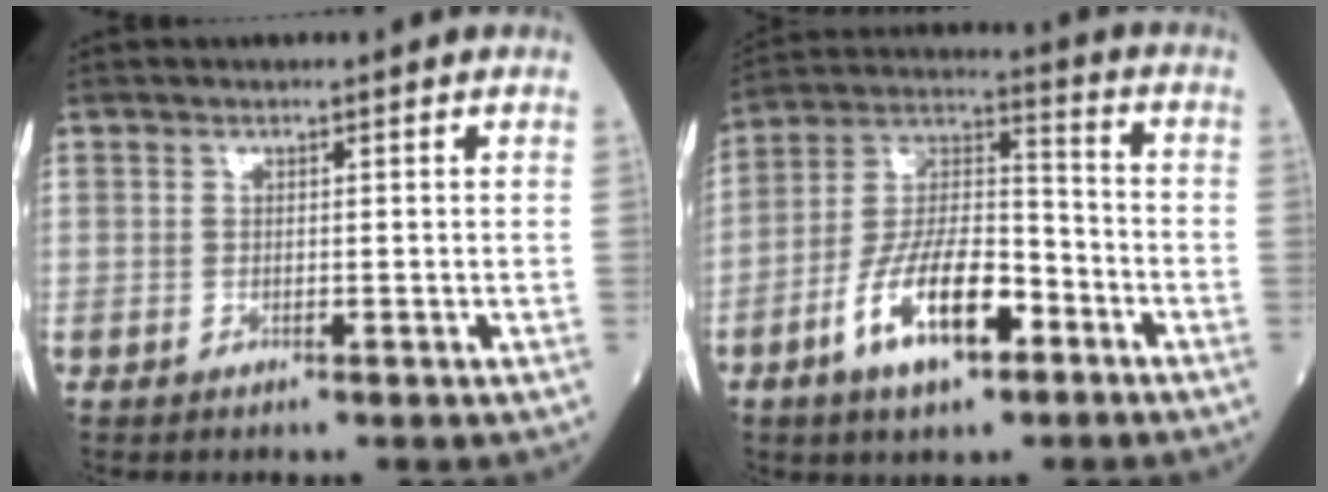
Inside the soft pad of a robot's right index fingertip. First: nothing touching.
{"total": 13.9, "force": [-6.4, 4.9, 11.3], "torque": [-0.225, 0.009, -0.114]}